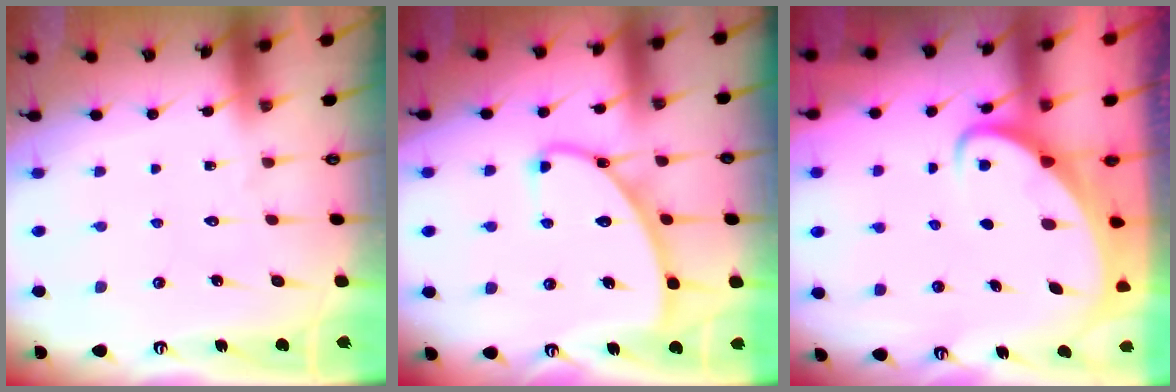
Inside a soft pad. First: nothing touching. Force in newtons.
{"total": 9.9, "press": 9.9, "slide": 0.1}
{"total": 3.4, "press": 3.4, "slide": 0.3}